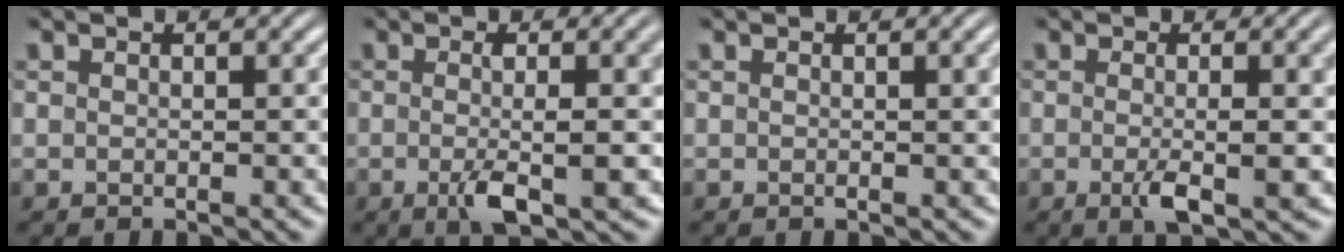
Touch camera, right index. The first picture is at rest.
{"total": 4.2, "force": [-1.3, 0.7, 3.9], "torque": [-0.064, -0.011, -0.017]}
{"total": 0.6, "force": [0.2, 0.0, 0.5], "torque": [-0.005, 0.003, 0.002]}
{"total": 3.4, "force": [-1.0, 0.5, 3.2], "torque": [-0.054, -0.010, -0.014]}